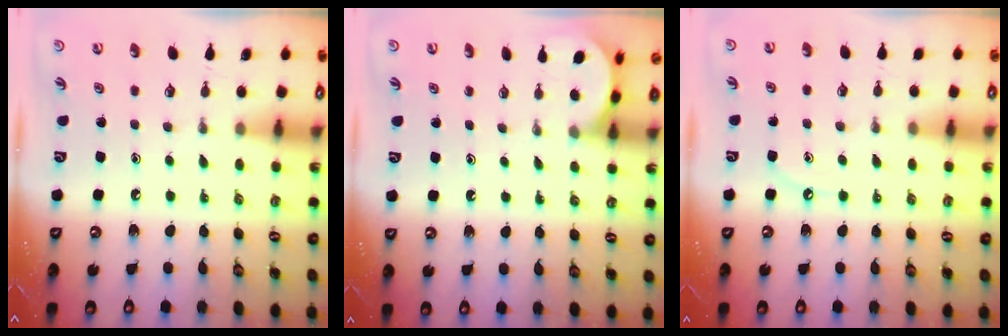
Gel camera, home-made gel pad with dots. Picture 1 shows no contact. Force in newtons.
{"total": 2.0, "press": 2.0, "slide": 0.2}
{"total": 4.6, "press": 4.5, "slide": 0.7}